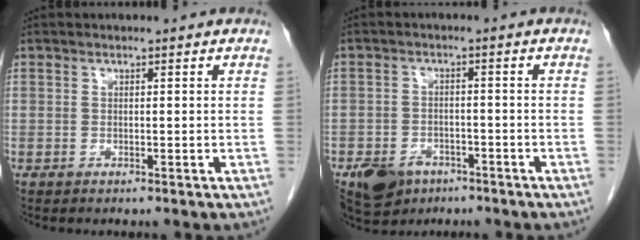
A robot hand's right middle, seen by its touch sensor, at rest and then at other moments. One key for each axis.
{"total": 7.4, "fx": -4.9, "fy": 4.8, "fz": 3.0, "tx": -0.049, "ty": 0.002, "tz": -0.074}